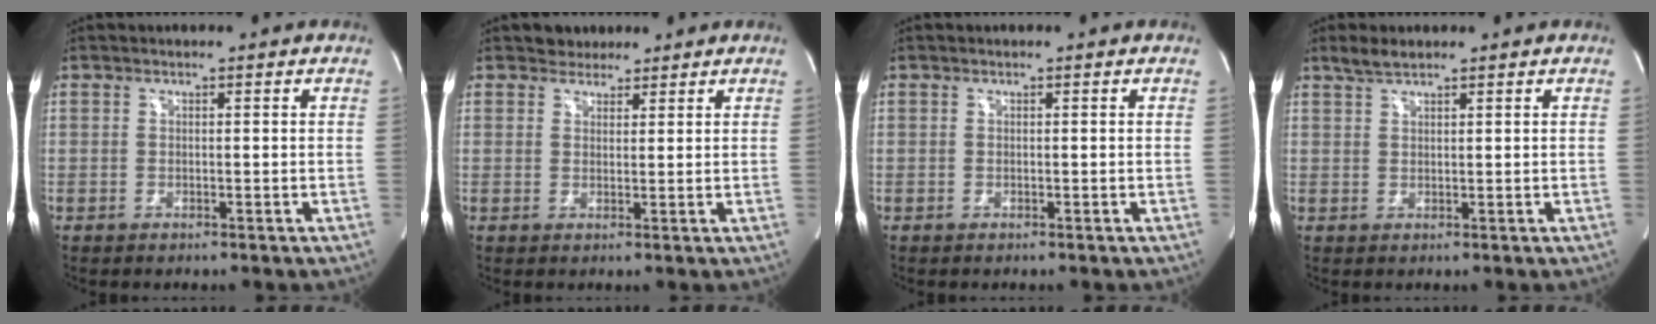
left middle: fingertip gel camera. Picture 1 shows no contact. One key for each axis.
{"total": 2.5, "fx": 2.0, "fy": 1.5, "fz": -0.2, "tx": 0.006, "ty": 0.009, "tz": 0.028}
{"total": 0.0}
{"total": 2.2, "fx": 1.9, "fy": 0.4, "fz": 1.0, "tx": -0.027, "ty": 0.008, "tz": 0.042}